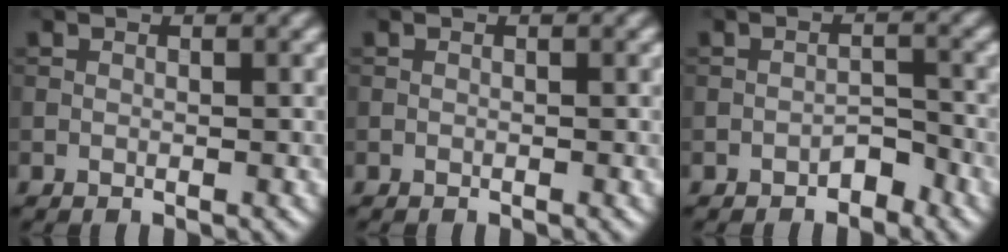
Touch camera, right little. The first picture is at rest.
{"total": 0.0}
{"total": 1.8, "force": [-1.4, 0.8, 0.8], "torque": [-0.010, 0.008, -0.025]}